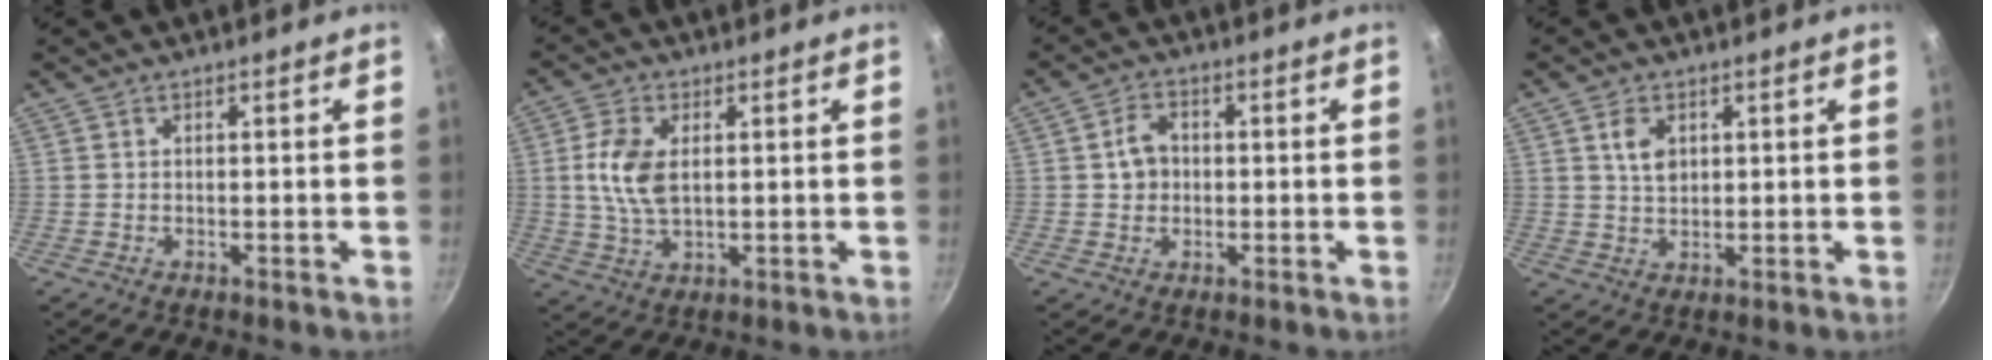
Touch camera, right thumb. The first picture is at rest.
{"total": 8.6, "force": [1.3, 4.9, 7.0], "torque": [-0.136, -0.002, 0.026]}
{"total": 4.7, "force": [0.2, 3.9, 2.7], "torque": [-0.030, 0.010, -0.002]}
{"total": 4.6, "force": [1.5, 3.1, 3.1], "torque": [-0.046, -0.007, 0.031]}